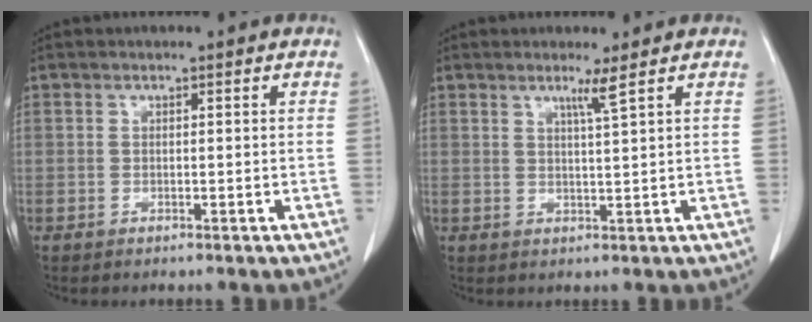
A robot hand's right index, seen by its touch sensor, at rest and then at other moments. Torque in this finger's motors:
{"motor_torque": [-0.01, 0.10, 0.04, 0.01]}